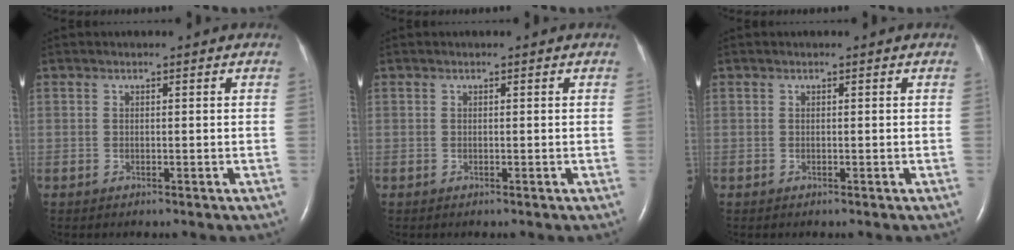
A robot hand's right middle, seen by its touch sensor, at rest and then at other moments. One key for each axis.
{"total": 0.0}
{"total": 0.0}